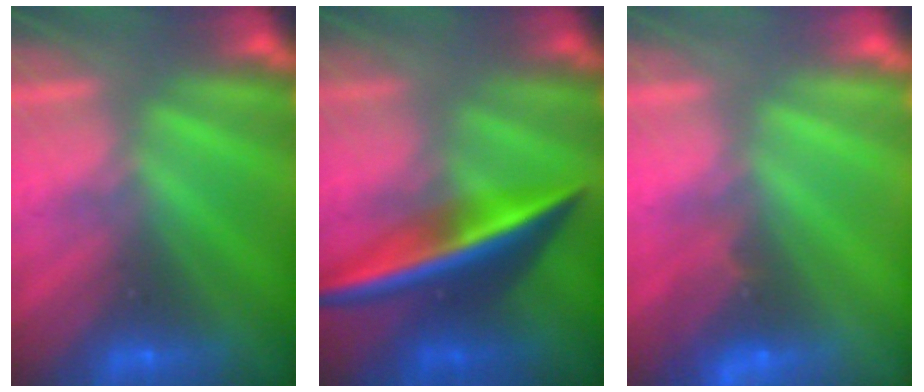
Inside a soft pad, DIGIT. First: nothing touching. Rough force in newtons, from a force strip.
{"total": 2.5}
{"total": 2.6}